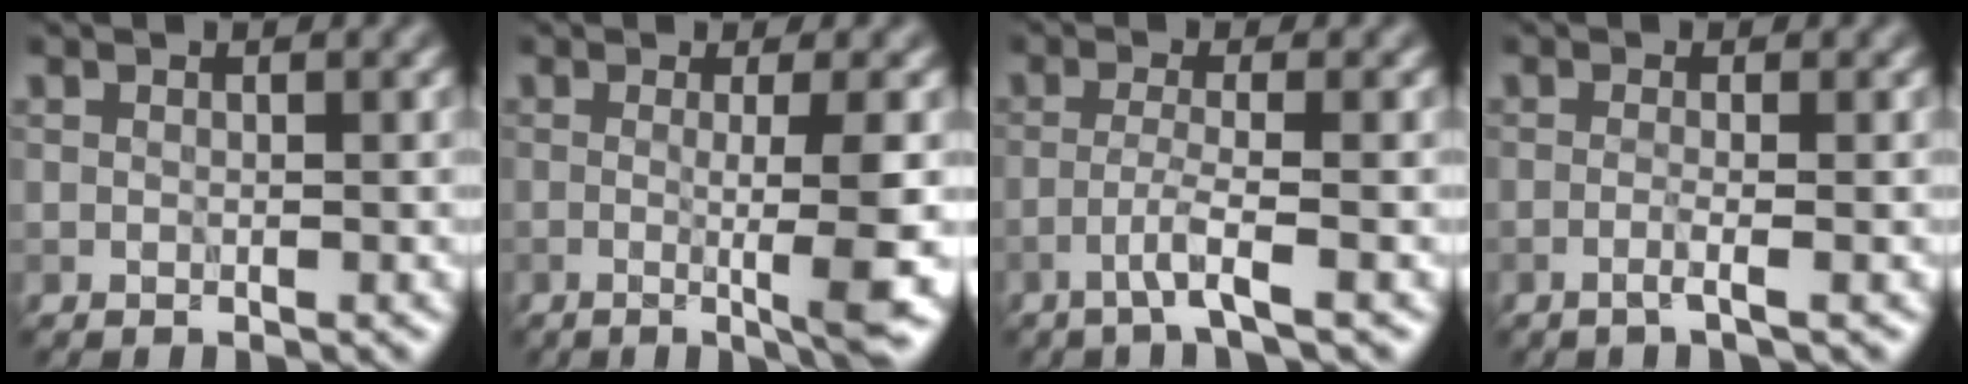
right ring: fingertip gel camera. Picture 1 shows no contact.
{"total": 6.7, "force": [-0.9, 1.2, 6.5], "torque": [-0.091, -0.007, -0.010]}
{"total": 2.5, "force": [-1.3, 0.0, 2.1], "torque": [-0.037, 0.007, -0.041]}
{"total": 1.5, "force": [-0.6, 0.3, 1.4], "torque": [-0.018, -0.001, -0.021]}